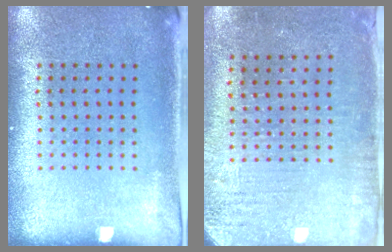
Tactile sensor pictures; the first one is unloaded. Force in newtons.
{"total": 3.1, "press": 2.7, "slide": 1.5}